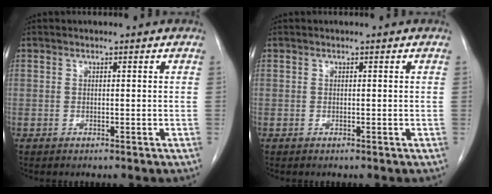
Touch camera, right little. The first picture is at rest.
{"total": 0.0}